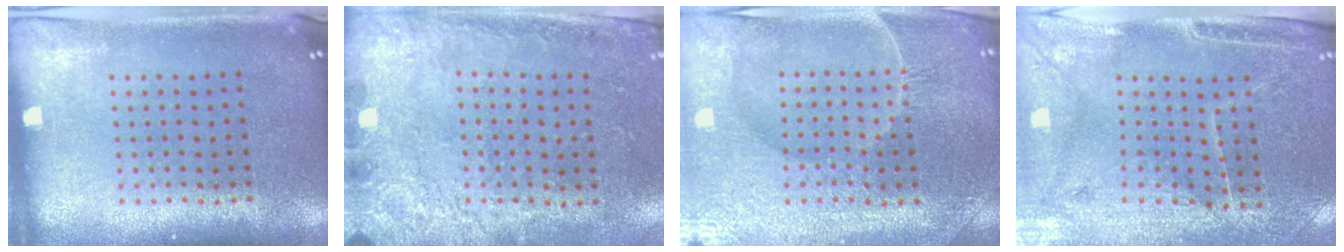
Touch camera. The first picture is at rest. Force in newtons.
{"total": 2.6, "press": 2.1, "slide": 1.5}
{"total": 4.3, "press": 4.2, "slide": 1.1}
{"total": 3.3, "press": 3.2, "slide": 1.0}